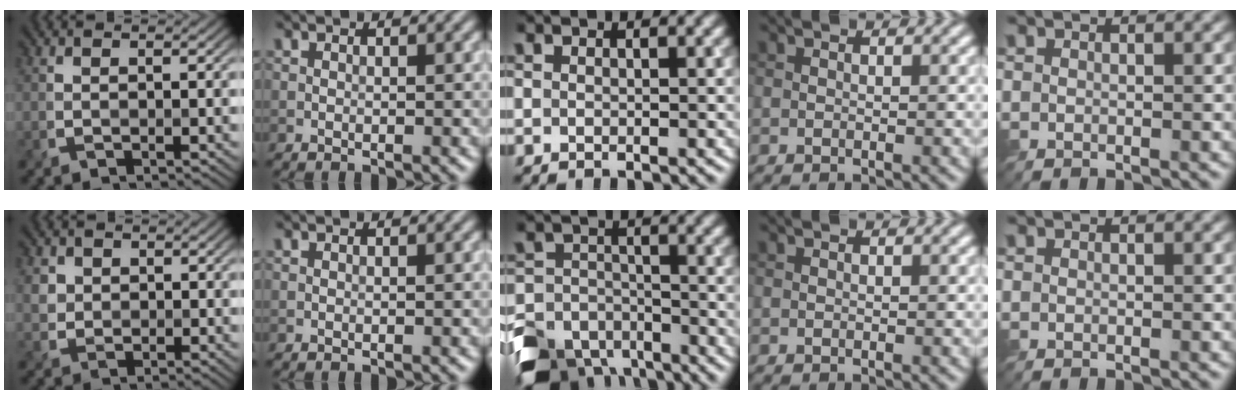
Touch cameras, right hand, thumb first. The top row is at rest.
{"thumb": {"total": 2.5, "force": [1.4, 2.0, 0.5], "torque": [-0.019, -0.003, 0.025]}, "middle": {"total": 8.6, "force": [-6.7, 4.6, 2.7], "torque": [-0.040, -0.011, -0.126]}}